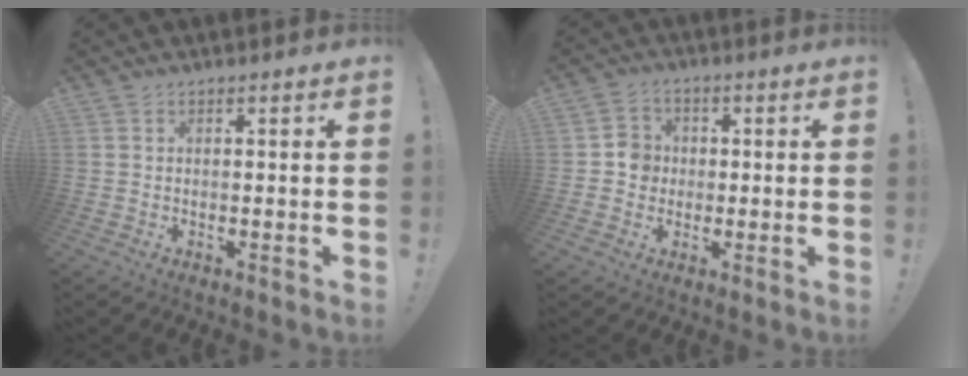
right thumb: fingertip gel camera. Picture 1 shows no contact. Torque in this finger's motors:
{"motor_torque": [0.26, 0.55, 0.24, -0.26, 0.00]}